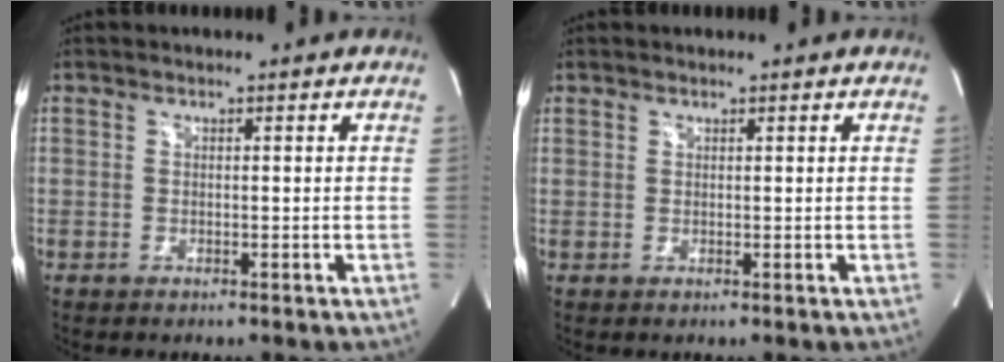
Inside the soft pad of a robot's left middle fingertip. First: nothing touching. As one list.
[{"total": 0.7, "force": [0.5, 0.4, 0.0], "torque": [0.002, 0.002, 0.007]}]